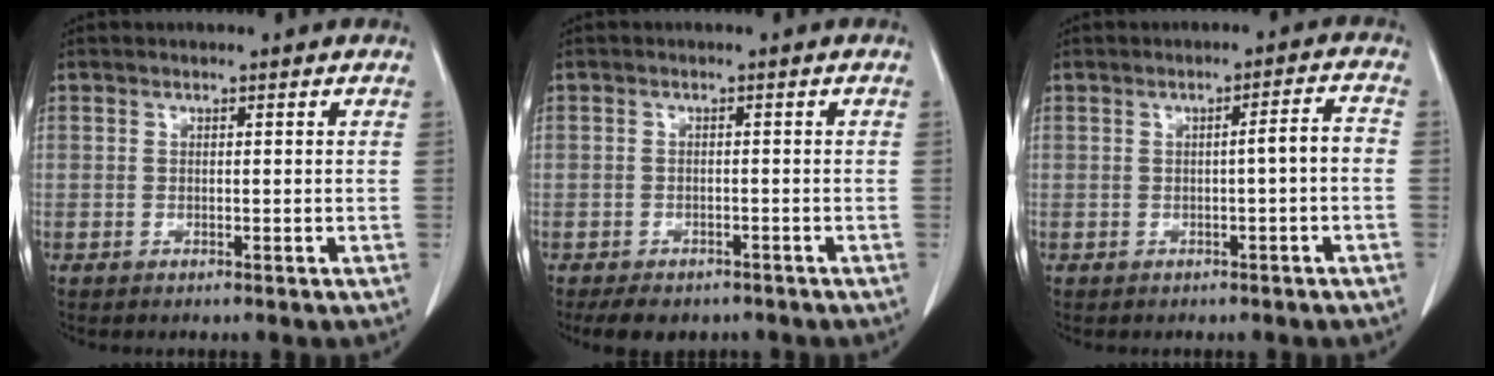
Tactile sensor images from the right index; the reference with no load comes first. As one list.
[{"total": 5.9, "force": [-4.5, 3.3, 1.9], "torque": [-0.024, 0.001, -0.059]}, {"total": 3.1, "force": [-0.6, 0.1, 3.1], "torque": [-0.041, 0.007, -0.008]}]